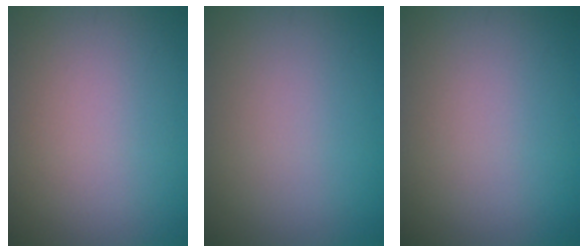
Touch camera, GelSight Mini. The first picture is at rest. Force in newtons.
{"total": 0.0}
{"total": 0.0}